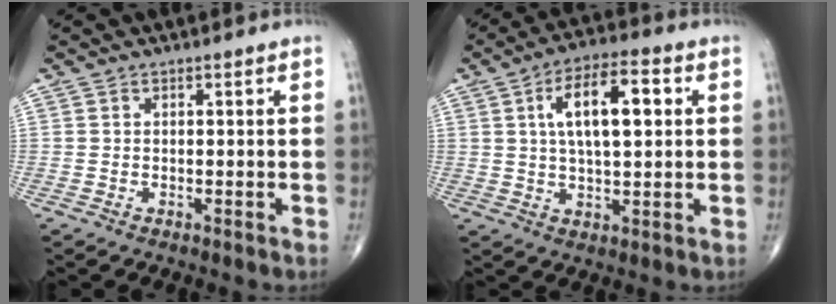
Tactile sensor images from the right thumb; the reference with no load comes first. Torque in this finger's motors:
{"motor_torque": [0.25, 2.67, 1.38, 0.50, 0.16]}